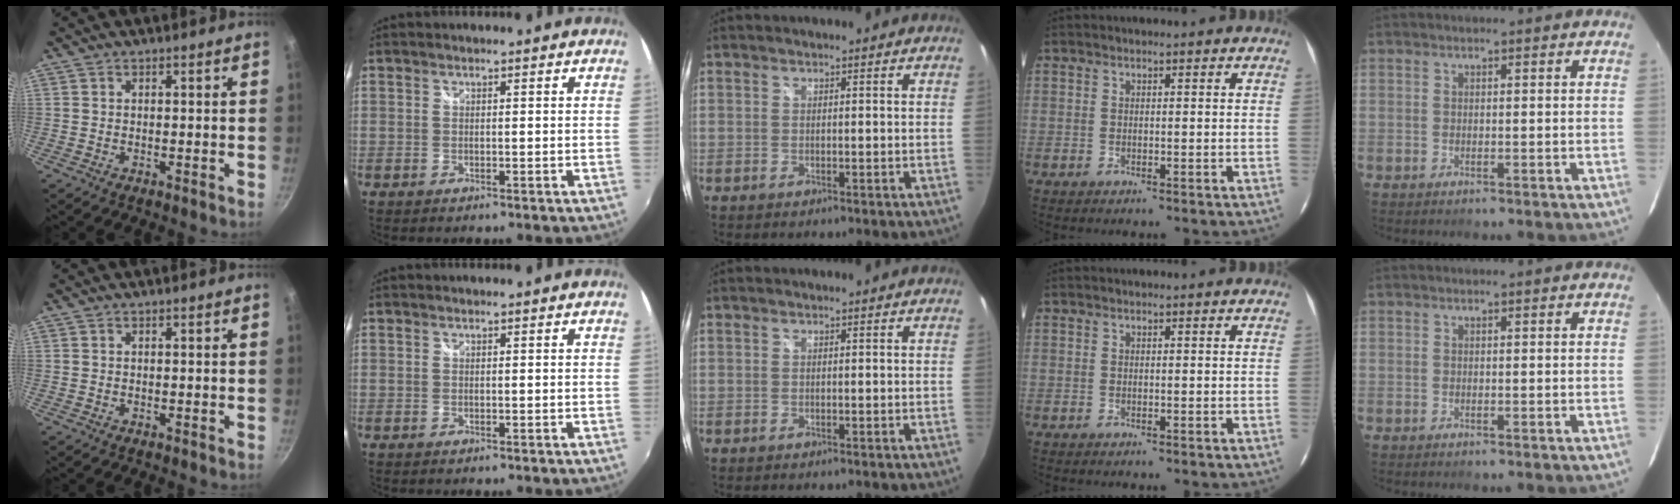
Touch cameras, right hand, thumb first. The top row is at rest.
{}